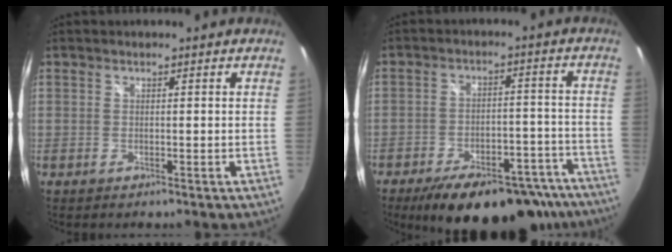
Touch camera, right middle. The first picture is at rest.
{"total": 21.3, "force": [-16.6, 8.4, 10.4], "torque": [-0.165, 0.009, -0.202]}